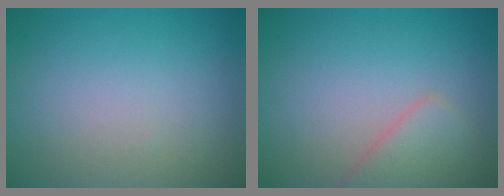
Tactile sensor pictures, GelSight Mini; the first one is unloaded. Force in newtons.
{"total": 2.9, "press": 2.9, "slide": 0.1}